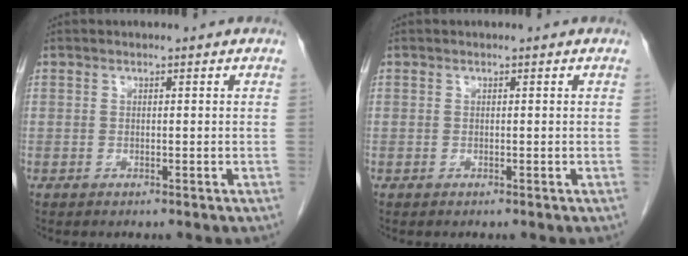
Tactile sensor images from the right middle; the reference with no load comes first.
{"total": 0.0}